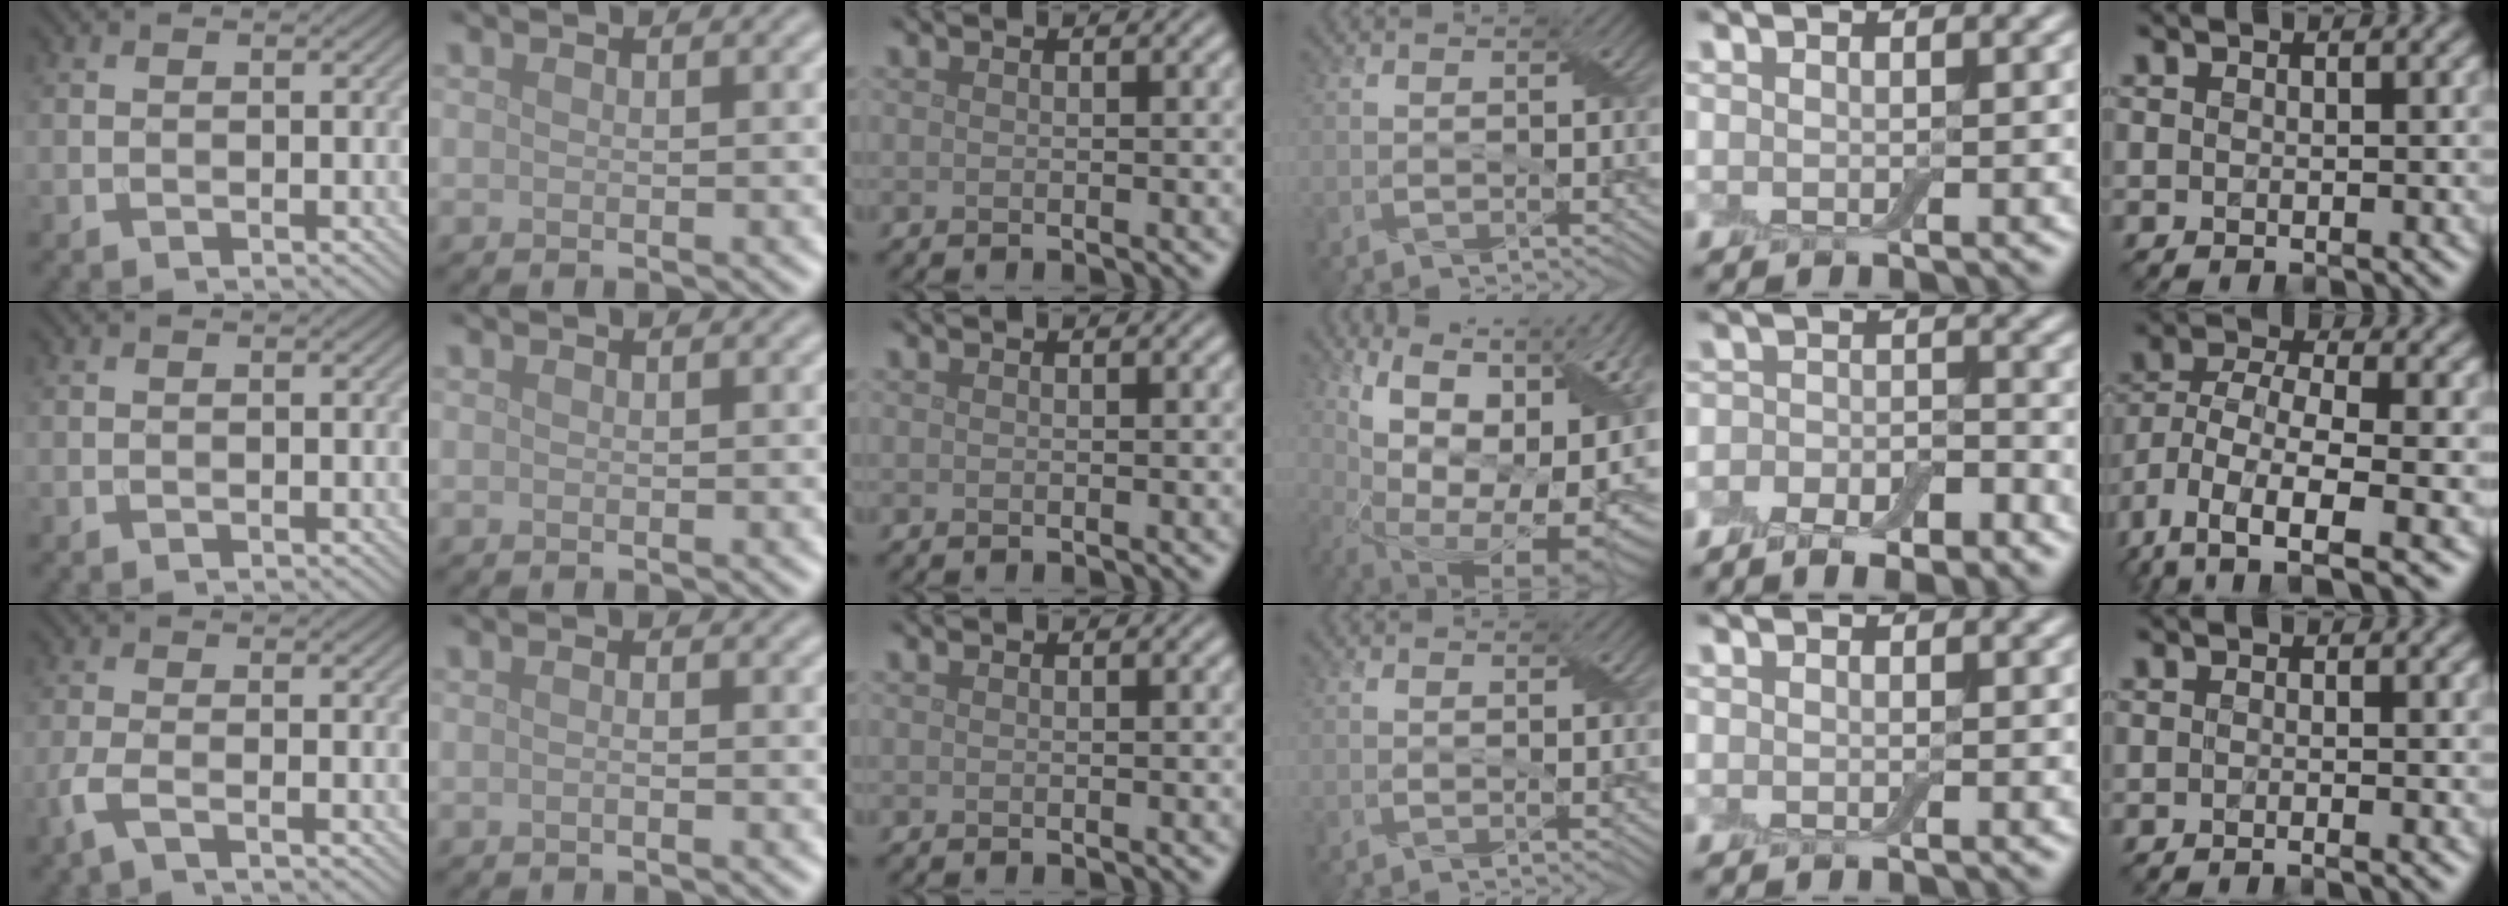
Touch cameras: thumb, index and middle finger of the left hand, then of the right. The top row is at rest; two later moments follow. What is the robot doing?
{"motion": "peel", "object": "bubble wrap"}